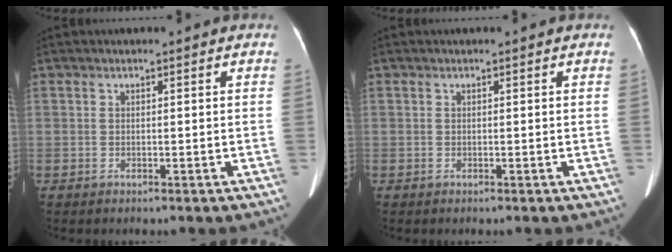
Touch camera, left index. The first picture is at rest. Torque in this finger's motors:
{"motor_torque": [0.02, 0.02, 0.00, 0.00]}